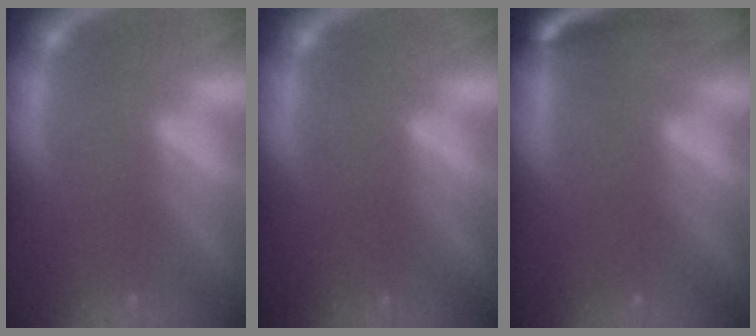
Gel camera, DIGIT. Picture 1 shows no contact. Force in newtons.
{"total": 0.0}
{"total": 5.0}